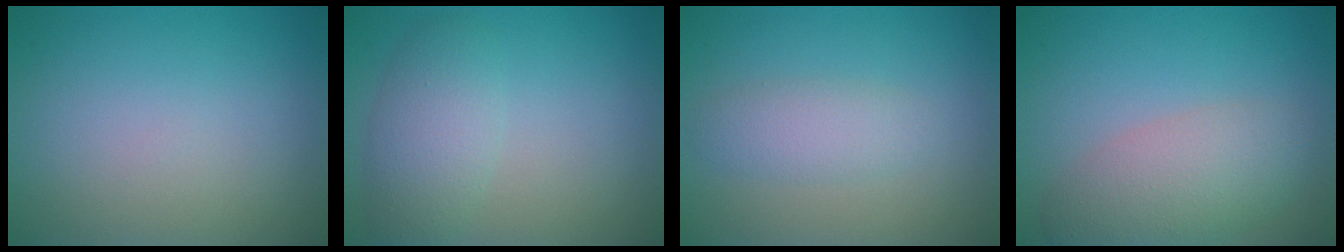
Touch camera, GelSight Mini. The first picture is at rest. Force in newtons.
{"total": 3.5, "press": 3.5, "slide": 0.0}
{"total": 2.2, "press": 2.2, "slide": 0.0}
{"total": 5.0, "press": 4.9, "slide": 0.4}